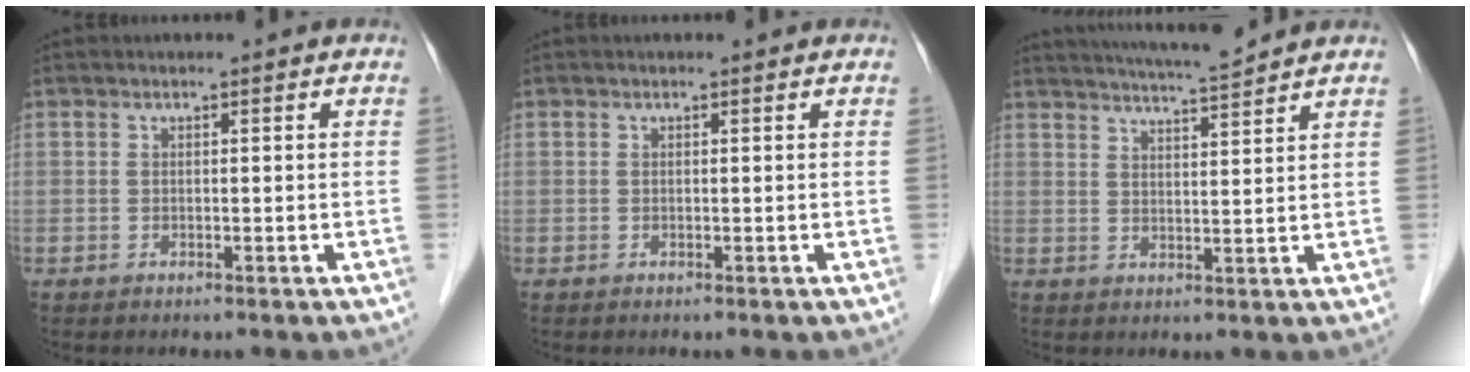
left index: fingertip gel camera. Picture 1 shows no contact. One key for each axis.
{"total": 0.7, "fx": 0.6, "fy": 0.1, "fz": 0.2, "tx": -0.008, "ty": 0.004, "tz": 0.007}
{"total": 7.9, "fx": 7.4, "fy": -0.7, "fz": 2.7, "tx": -0.053, "ty": 0.004, "tz": 0.115}